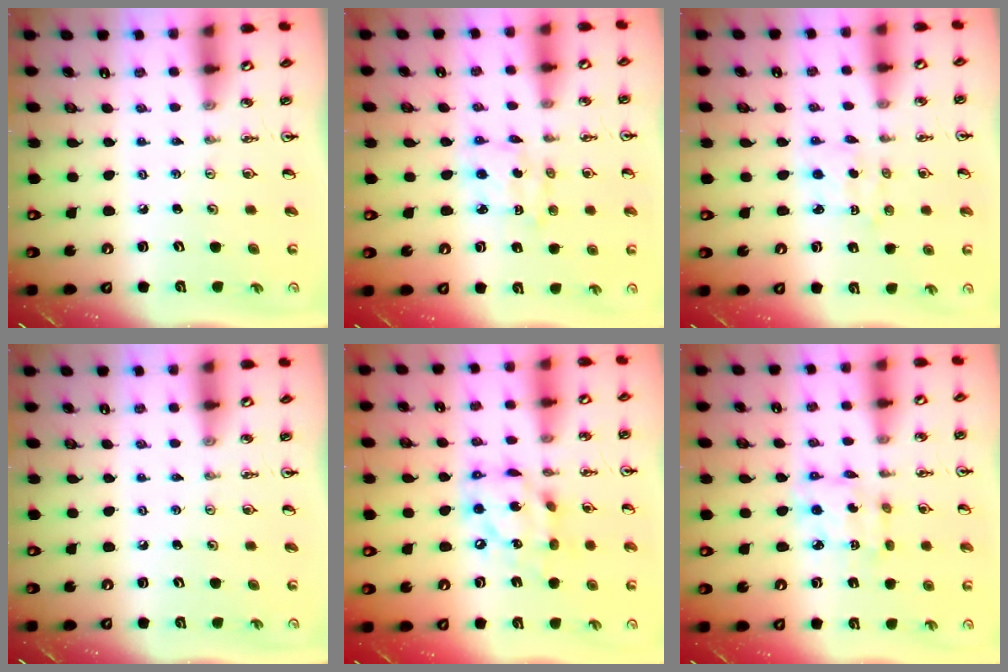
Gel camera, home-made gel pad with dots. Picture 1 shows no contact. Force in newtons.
{"total": 3.4, "press": 3.3, "slide": 0.4}
{"total": 2.0, "press": 1.9, "slide": 0.6}
{"total": 0.0}
{"total": 13.7, "press": 13.6, "slide": 1.5}
{"total": 5.2, "press": 5.2, "slide": 0.3}